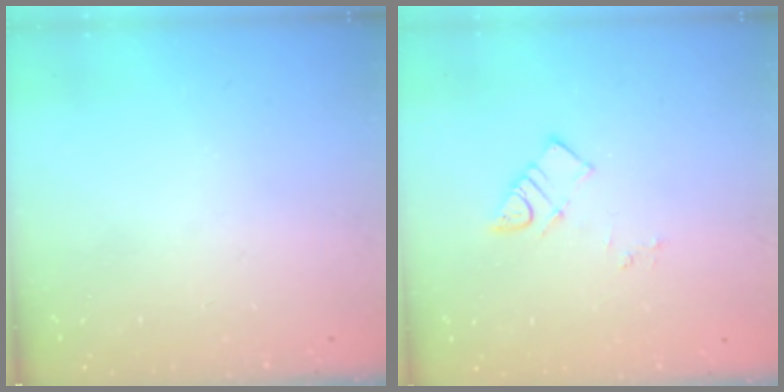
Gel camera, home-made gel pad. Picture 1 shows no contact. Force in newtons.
{"total": 3.4, "press": 3.4, "slide": 0.2}